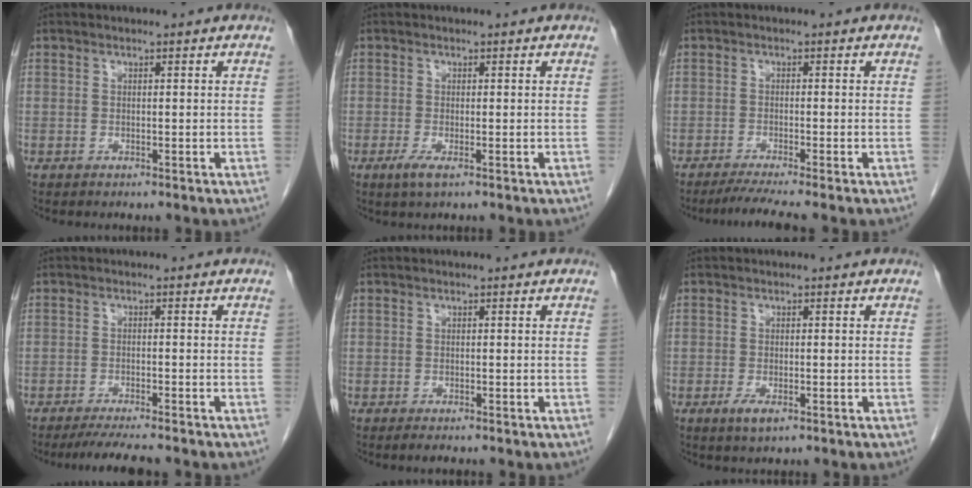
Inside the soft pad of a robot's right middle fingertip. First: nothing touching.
{"total": 2.0, "force": [-1.0, 0.2, 1.8], "torque": [-0.038, -0.008, -0.017]}
{"total": 4.2, "force": [-3.4, -1.1, 2.2], "torque": [-0.040, -0.017, -0.062]}
{"total": 5.4, "force": [-4.7, -0.1, 2.7], "torque": [-0.041, -0.016, -0.076]}
{"total": 1.0, "force": [-0.8, 0.0, 0.6], "torque": [-0.016, -0.005, -0.012]}
{"total": 2.3, "force": [-1.2, 0.6, 1.9], "torque": [-0.039, -0.005, -0.020]}